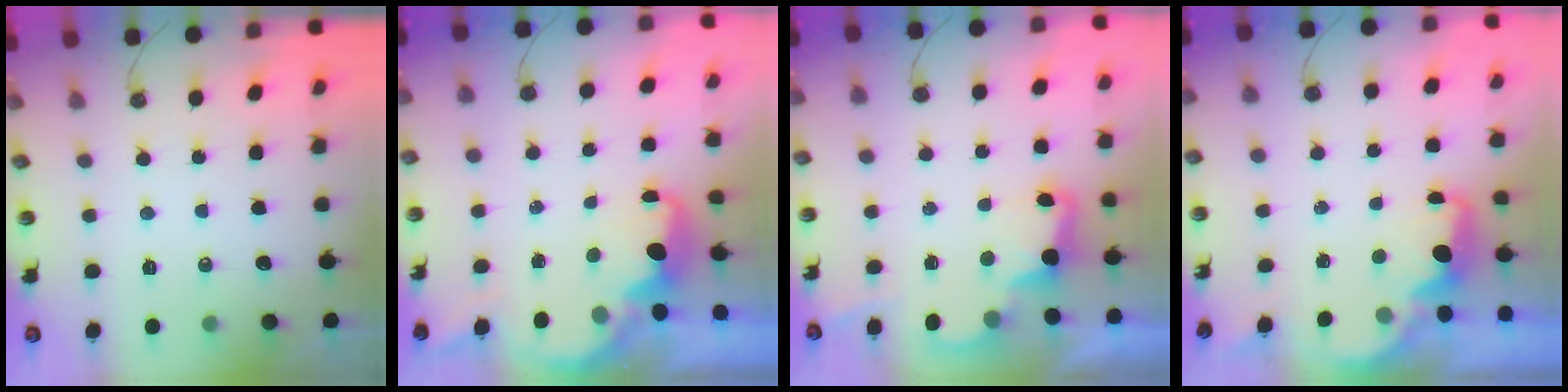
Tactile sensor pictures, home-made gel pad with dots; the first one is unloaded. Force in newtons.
{"total": 2.5, "press": 2.4, "slide": 0.7}
{"total": 3.3, "press": 3.3, "slide": 0.6}
{"total": 2.0, "press": 1.9, "slide": 0.7}